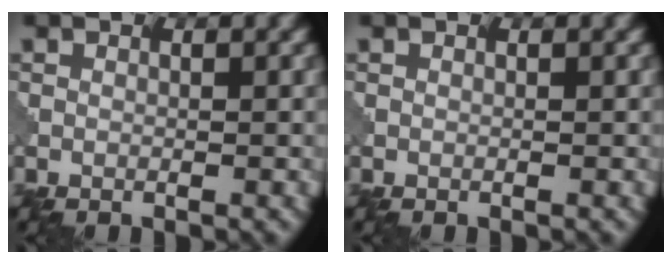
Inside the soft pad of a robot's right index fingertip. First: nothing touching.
{"total": 0.0}